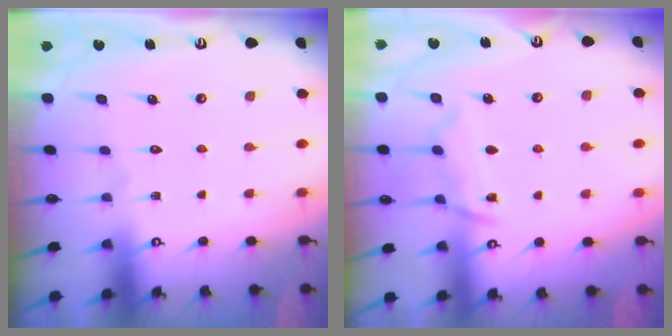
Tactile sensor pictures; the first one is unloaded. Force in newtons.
{"total": 10.2, "press": 10.1, "slide": 1.1}